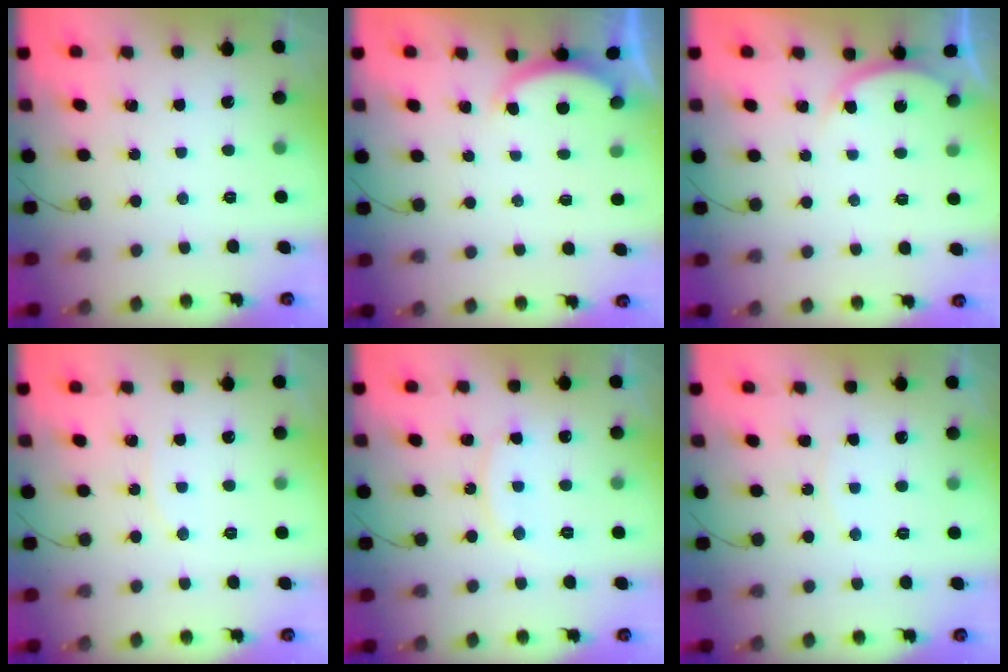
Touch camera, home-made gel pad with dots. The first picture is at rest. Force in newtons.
{"total": 1.3, "press": 1.2, "slide": 0.5}
{"total": 3.3, "press": 3.3, "slide": 0.4}
{"total": 4.4, "press": 4.3, "slide": 0.8}
{"total": 8.3, "press": 8.3, "slide": 0.5}
{"total": 6.1, "press": 6.1, "slide": 0.4}